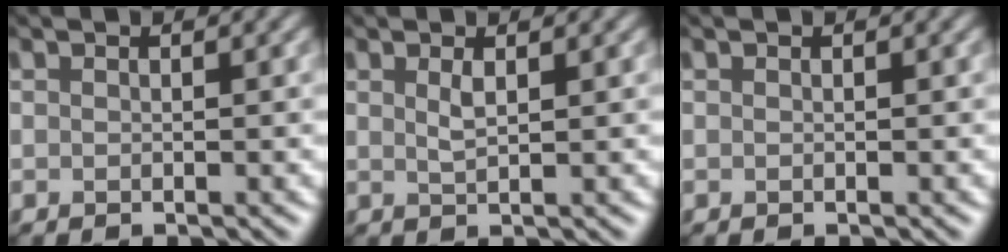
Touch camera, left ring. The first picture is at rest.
{"total": 1.2, "force": [0.6, 0.3, 1.0], "torque": [-0.021, -0.001, 0.011]}
{"total": 0.0}